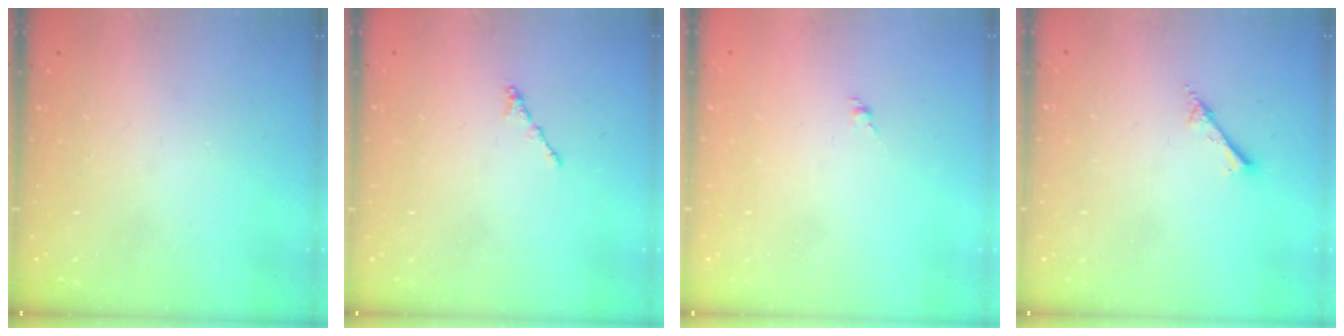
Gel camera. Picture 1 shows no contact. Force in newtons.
{"total": 0.5, "press": 0.4, "slide": 0.3}
{"total": 1.4, "press": 1.2, "slide": 0.6}
{"total": 2.2, "press": 2.2, "slide": 0.3}